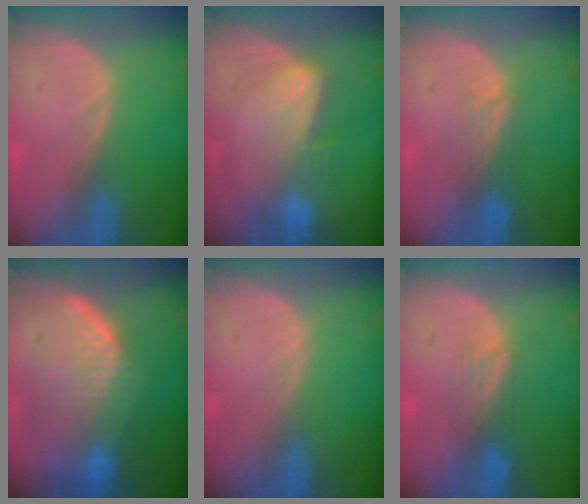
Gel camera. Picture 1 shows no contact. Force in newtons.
{"total": 7.0, "press": 6.1, "slide": 3.5}
{"total": 3.9, "press": 3.1, "slide": 2.3}
{"total": 10.0, "press": 9.0, "slide": 4.4}
{"total": 0.0}
{"total": 3.9, "press": 3.1, "slide": 2.3}